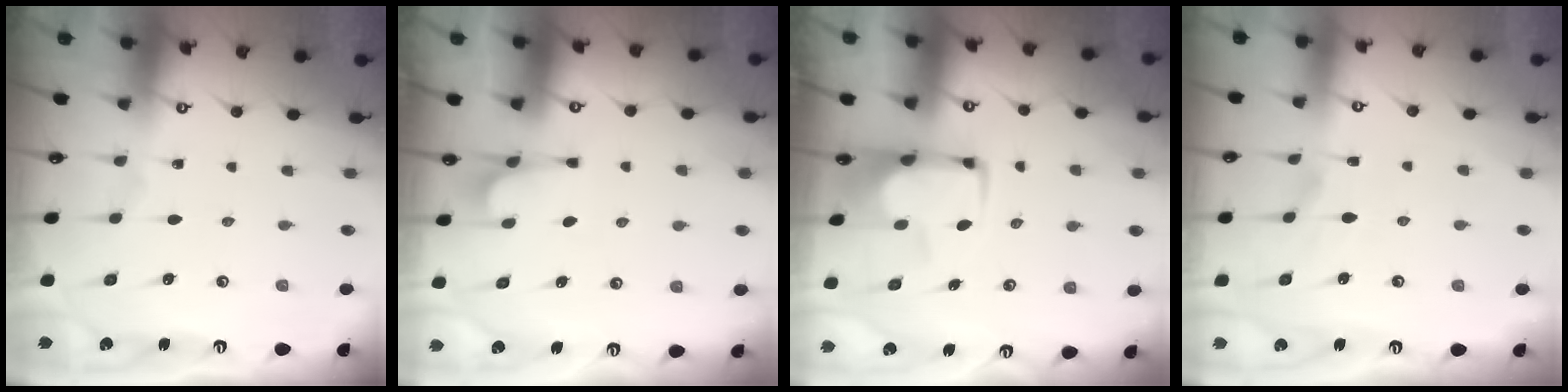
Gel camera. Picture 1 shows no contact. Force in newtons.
{"total": 2.8, "press": 2.7, "slide": 0.9}
{"total": 1.0, "press": 0.8, "slide": 0.6}
{"total": 1.4, "press": 0.9, "slide": 1.1}